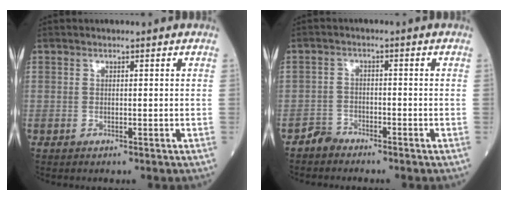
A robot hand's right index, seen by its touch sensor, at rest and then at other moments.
{"total": 2.1, "force": [-1.9, 0.9, -0.4], "torque": [0.013, 0.004, -0.038]}